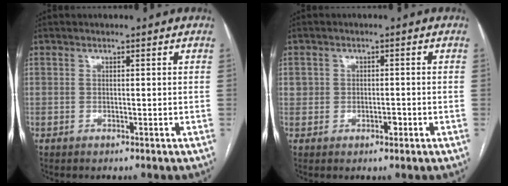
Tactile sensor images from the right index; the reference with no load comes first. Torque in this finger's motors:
{"motor_torque": [-0.11, 0.08, 0.00, 0.01]}